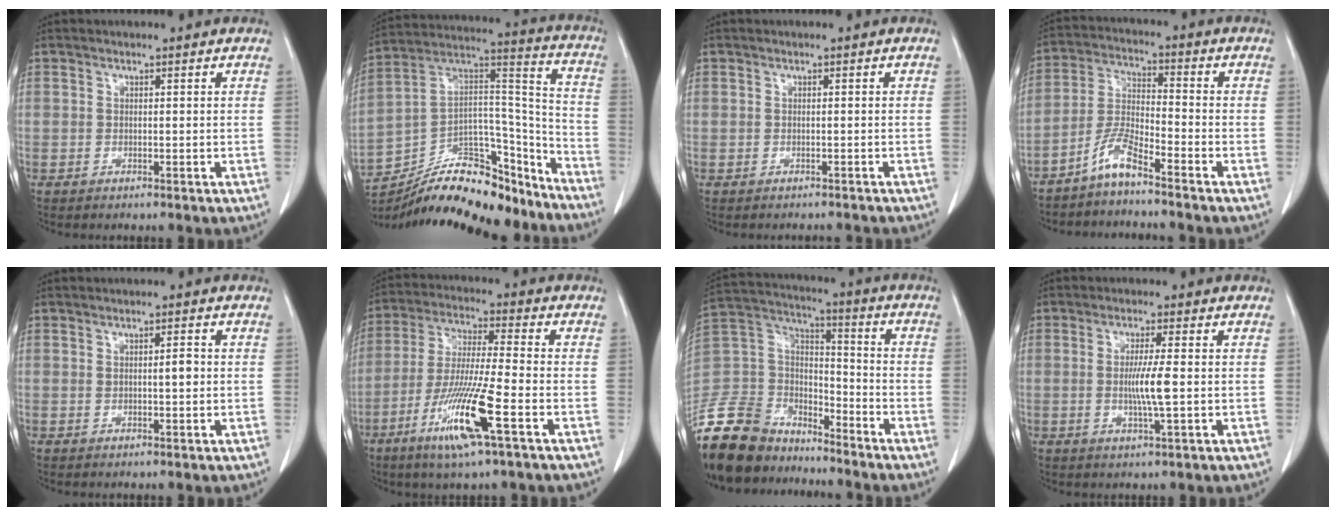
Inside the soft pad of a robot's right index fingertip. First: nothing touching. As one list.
[{"total": 23.5, "force": [-19.7, 7.8, 10.2], "torque": [-0.167, 0.041, -0.318]}, {"total": 2.3, "force": [-2.0, 1.3, 0.0], "torque": [0.001, 0.004, -0.030]}, {"total": 5.8, "force": [-4.7, 0.1, 3.4], "torque": [-0.081, -0.011, -0.099]}, {"total": 2.1, "force": [0.2, 0.5, 2.0], "torque": [-0.033, 0.001, 0.005]}, {"total": 13.2, "force": [-5.9, 0.1, 11.8], "torque": [-0.240, -0.025, -0.111]}, {"total": 19.8, "force": [-16.6, 8.8, 6.2], "torque": [-0.150, 0.026, -0.303]}, {"total": 5.0, "force": [-0.4, -0.3, 5.0], "torque": [-0.095, -0.010, -0.008]}]